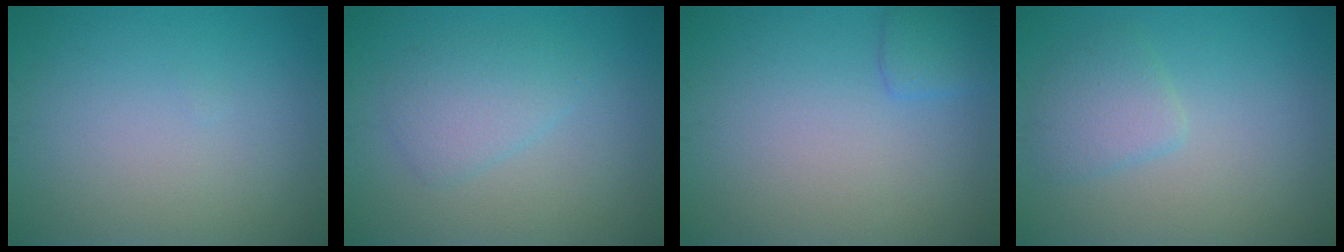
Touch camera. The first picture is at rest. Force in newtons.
{"total": 2.6, "press": 2.5, "slide": 0.1}
{"total": 1.7, "press": 1.7, "slide": 0.1}
{"total": 2.4, "press": 2.4, "slide": 0.3}